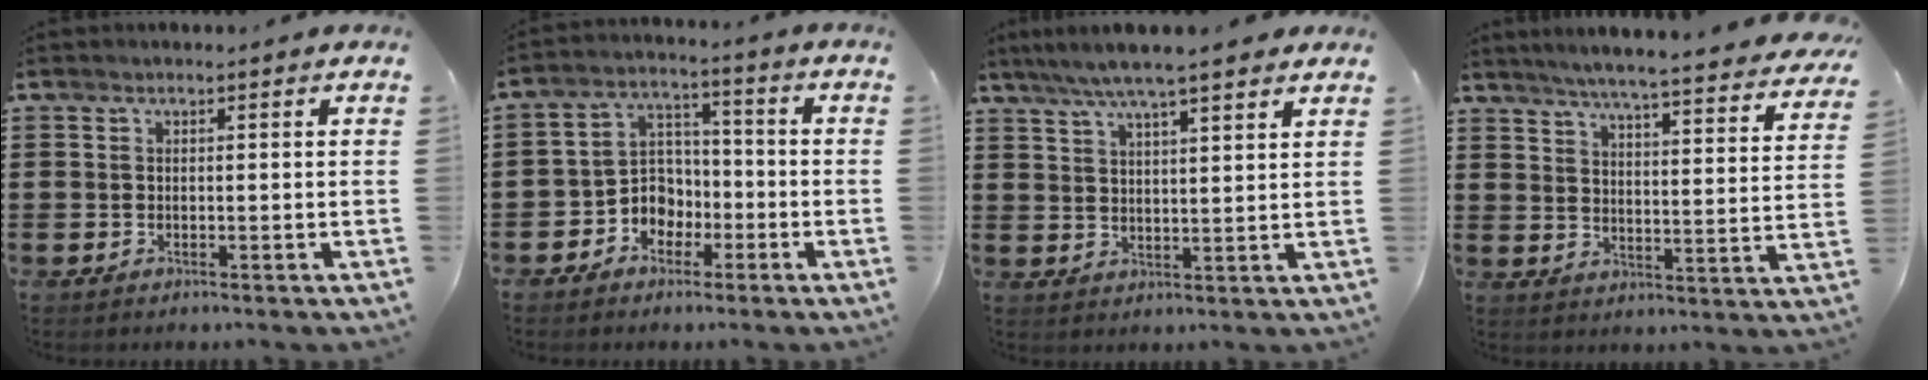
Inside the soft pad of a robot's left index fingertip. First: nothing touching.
{"total": 5.5, "force": [-2.6, 4.7, 1.2], "torque": [-0.036, 0.011, -0.053]}
{"total": 5.8, "force": [4.8, 0.4, 3.2], "torque": [-0.076, -0.008, 0.083]}
{"total": 4.8, "force": [4.4, -0.7, 1.8], "torque": [-0.057, -0.037, 0.069]}